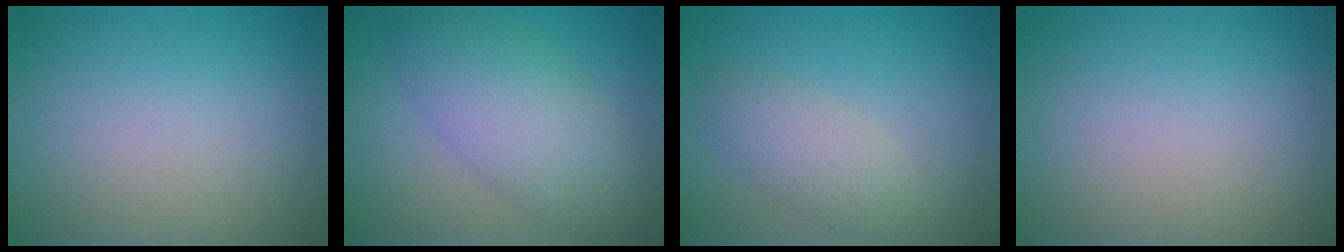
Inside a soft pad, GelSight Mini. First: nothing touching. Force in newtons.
{"total": 6.2, "press": 6.2, "slide": 0.2}
{"total": 2.9, "press": 2.9, "slide": 0.0}
{"total": 0.0}